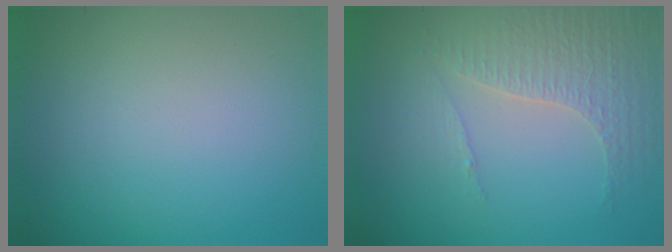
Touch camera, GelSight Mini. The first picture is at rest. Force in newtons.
{"total": 4.2, "press": 3.0, "slide": 2.8}